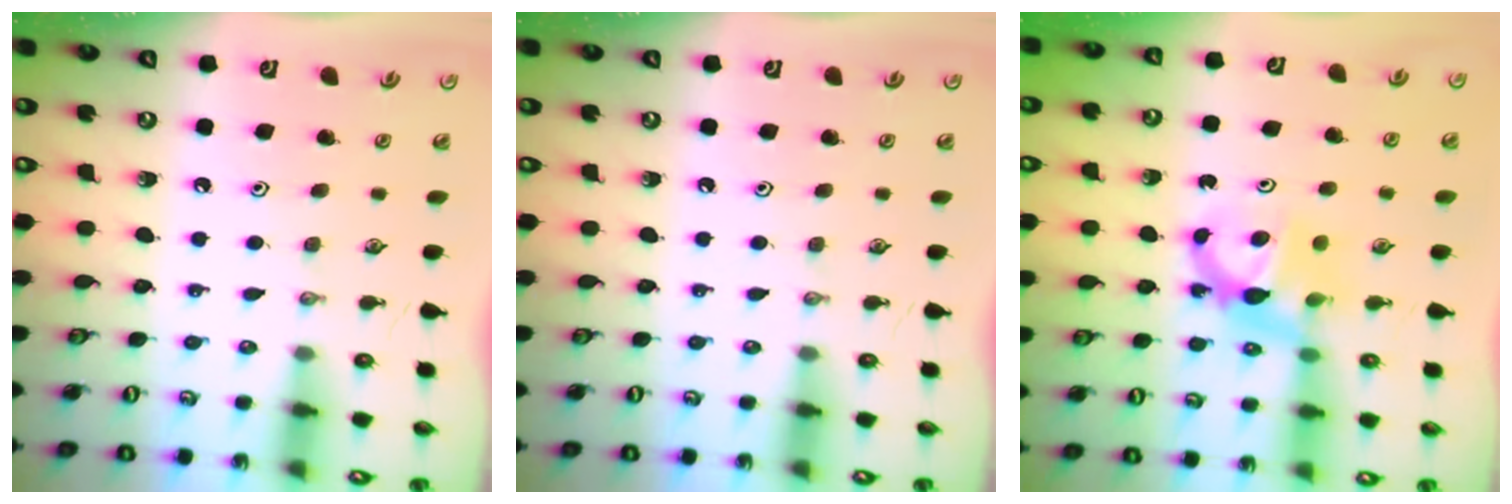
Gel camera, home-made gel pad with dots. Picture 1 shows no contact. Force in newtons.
{"total": 0.0}
{"total": 6.4, "press": 6.4, "slide": 0.4}